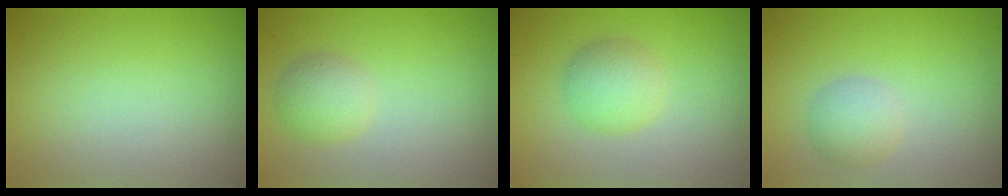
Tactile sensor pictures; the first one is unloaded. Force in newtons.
{"total": 2.4, "press": 2.4, "slide": 0.2}
{"total": 2.9, "press": 2.9, "slide": 0.1}
{"total": 2.4, "press": 2.4, "slide": 0.1}